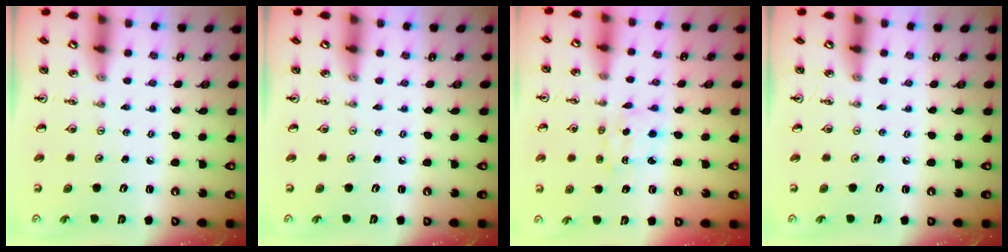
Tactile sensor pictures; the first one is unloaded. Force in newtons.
{"total": 0.0}
{"total": 2.3, "press": 2.3, "slide": 0.4}
{"total": 0.0}